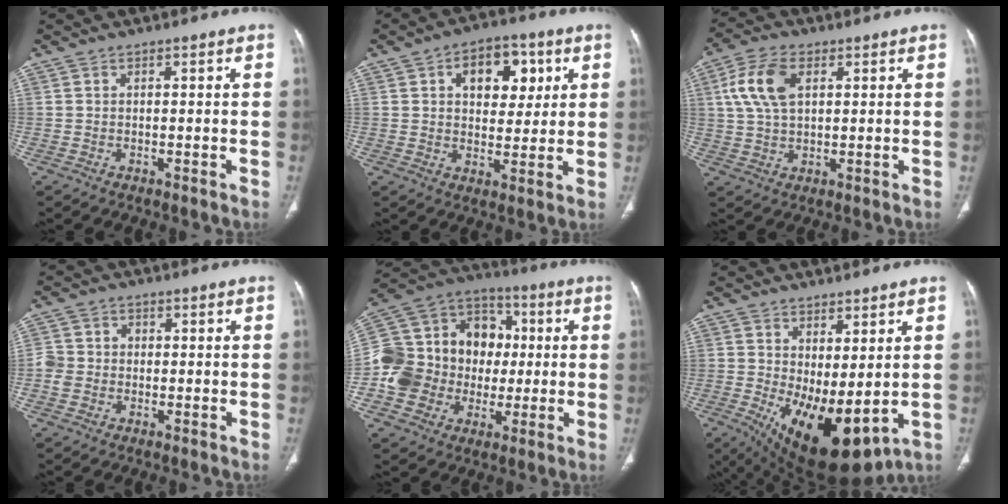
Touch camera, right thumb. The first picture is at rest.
{"total": 11.5, "force": [3.9, 7.4, 7.9], "torque": [-0.067, -0.004, 0.055]}
{"total": 9.3, "force": [2.7, 5.2, 7.1], "torque": [-0.149, 0.007, 0.052]}
{"total": 3.9, "force": [-0.8, 3.6, 1.3], "torque": [-0.012, 0.012, -0.019]}
{"total": 22.4, "force": [-1.2, 18.7, 12.3], "torque": [-0.215, 0.048, -0.015]}
{"total": 14.6, "force": [-1.0, 6.3, 13.2], "torque": [-0.214, -0.024, 0.011]}